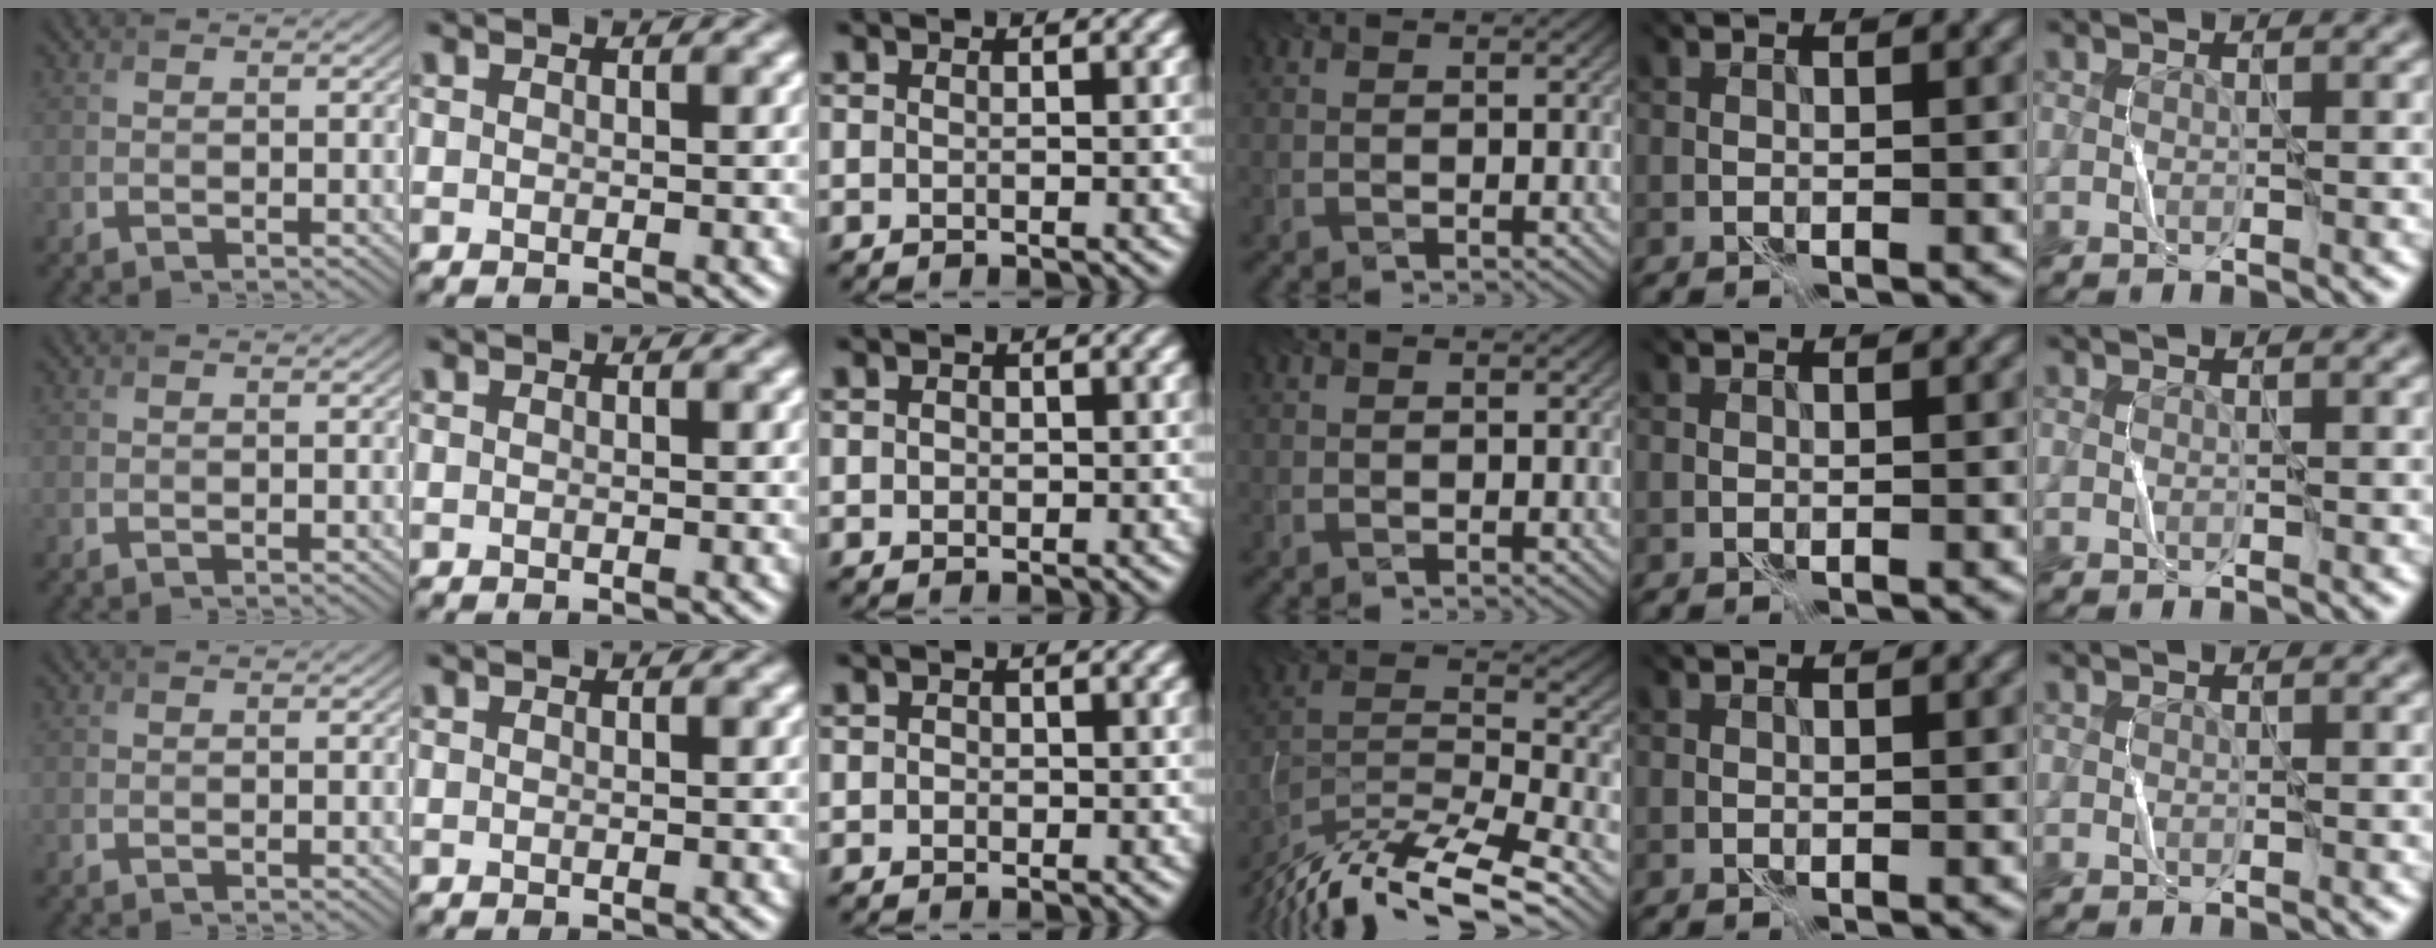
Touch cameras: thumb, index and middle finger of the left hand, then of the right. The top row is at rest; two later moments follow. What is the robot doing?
{"motion": "fold", "object": "bubble wrap"}